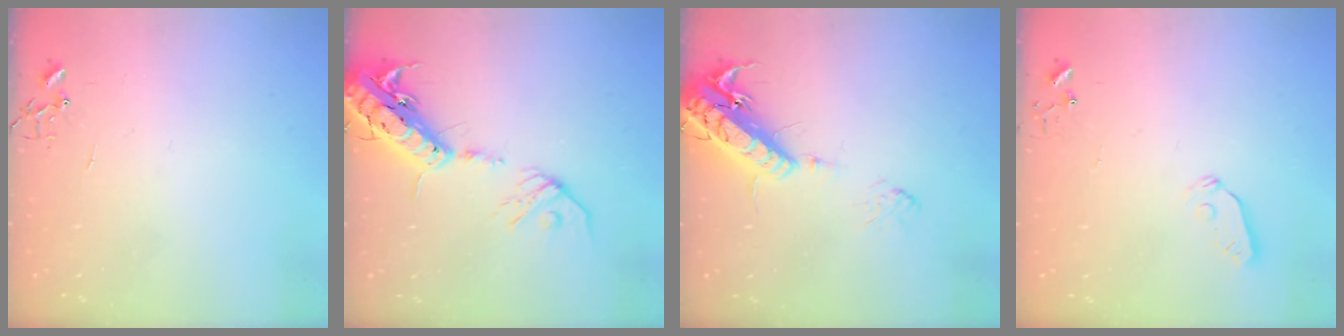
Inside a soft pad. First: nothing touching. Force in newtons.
{"total": 18.7, "press": 18.3, "slide": 3.9}
{"total": 16.4, "press": 15.9, "slide": 3.8}
{"total": 3.9, "press": 3.8, "slide": 0.6}